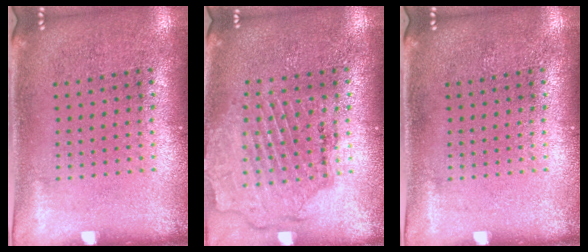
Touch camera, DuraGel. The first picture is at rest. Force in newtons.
{"total": 1.6, "press": 1.5, "slide": 0.4}
{"total": 0.0}